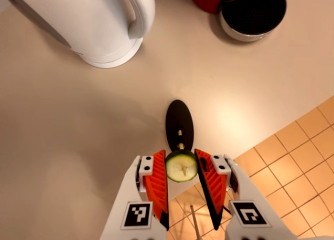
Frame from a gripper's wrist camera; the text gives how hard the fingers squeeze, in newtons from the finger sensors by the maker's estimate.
{"total": 9.4, "left": 9.2, "right": 9.5}